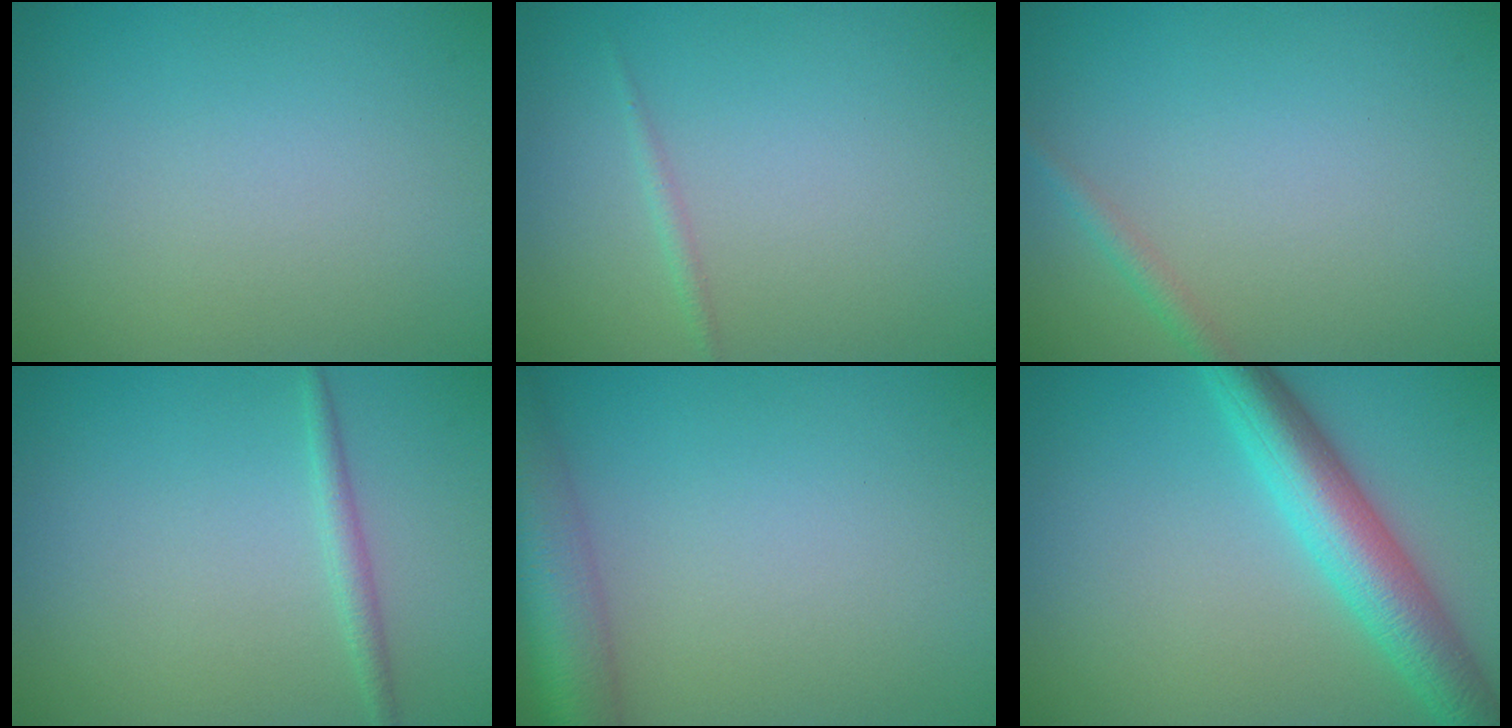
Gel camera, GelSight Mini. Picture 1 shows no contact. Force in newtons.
{"total": 0.7, "press": 0.7, "slide": 0.0}
{"total": 1.2, "press": 1.2, "slide": 0.0}
{"total": 1.3, "press": 1.3, "slide": 0.1}
{"total": 6.1, "press": 6.1, "slide": 0.3}
{"total": 6.2, "press": 6.2, "slide": 0.2}